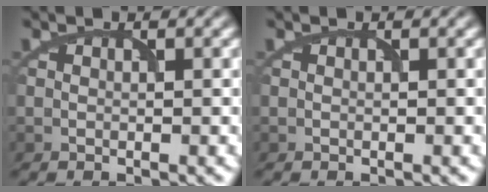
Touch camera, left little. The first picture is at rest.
{"total": 0.0}